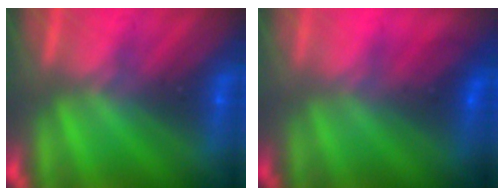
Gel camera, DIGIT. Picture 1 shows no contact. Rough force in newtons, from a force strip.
{"total": 3.0}